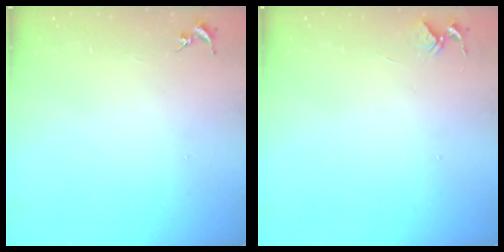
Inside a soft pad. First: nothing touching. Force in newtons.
{"total": 3.9, "press": 3.9, "slide": 0.3}